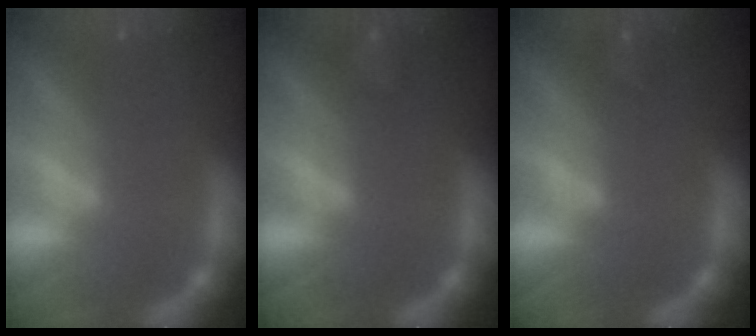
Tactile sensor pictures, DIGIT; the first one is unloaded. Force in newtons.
{"total": 2.4}
{"total": 1.9}